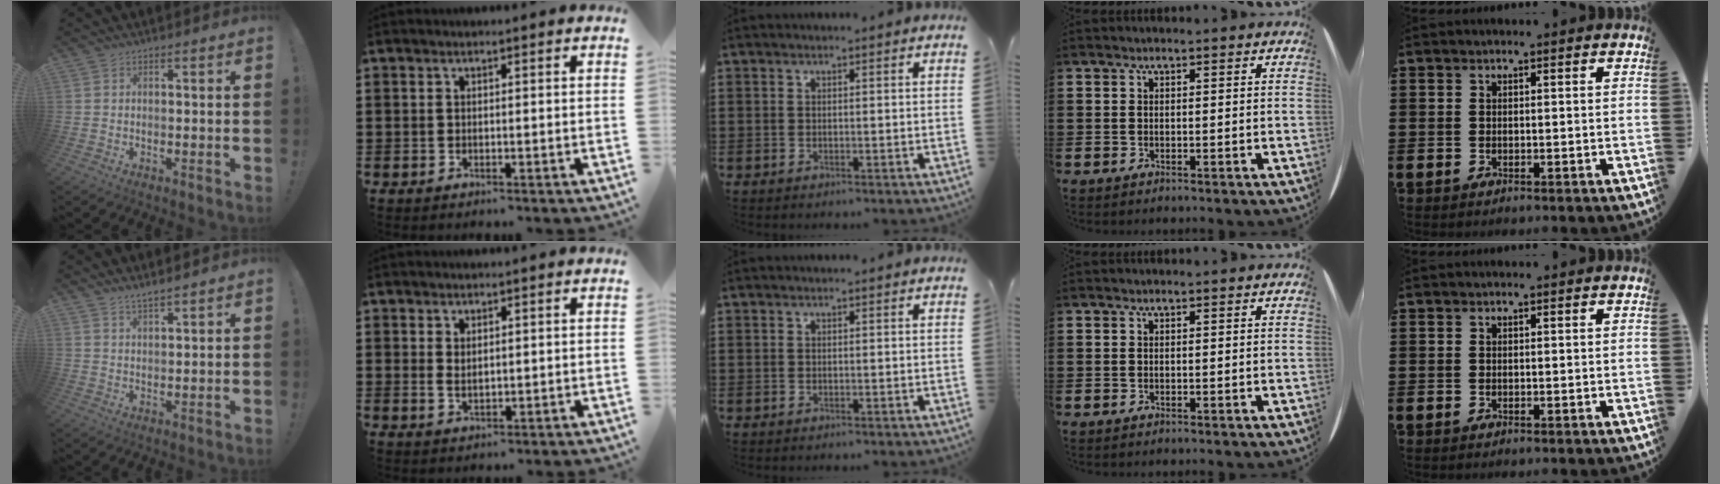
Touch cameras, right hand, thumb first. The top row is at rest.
{"thumb": {"total": 2.8, "force": [2.6, -0.2, 1.1], "torque": [-0.025, -0.018, 0.047]}, "index": {"total": 1.6, "force": [1.1, 0.8, 0.8], "torque": [-0.017, 0.005, 0.020]}}